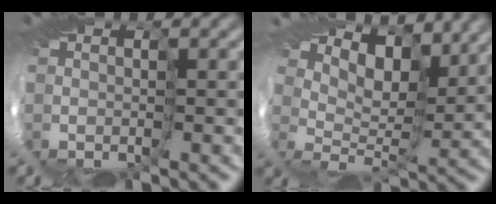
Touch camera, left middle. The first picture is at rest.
{"total": 6.3, "force": [5.9, 0.8, 2.2], "torque": [-0.038, 0.013, 0.057]}